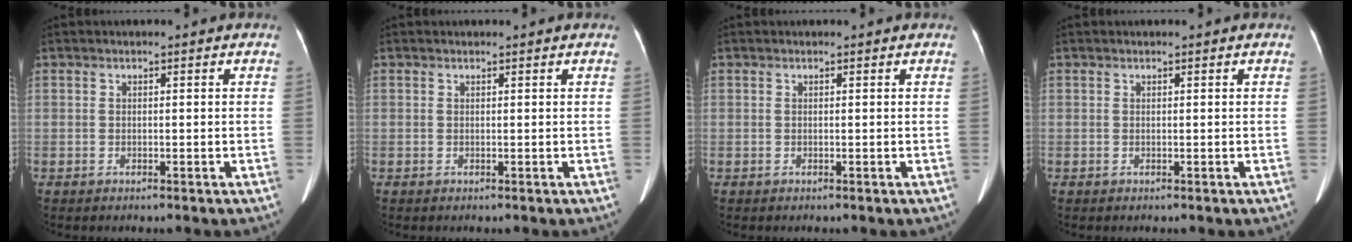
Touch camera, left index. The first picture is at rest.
{"total": 0.8, "force": [0.8, 0.2, 0.1], "torque": [-0.008, 0.013, 0.012]}
{"total": 1.1, "force": [1.1, 0.1, 0.3], "torque": [-0.008, 0.014, 0.014]}
{"total": 0.7, "force": [0.7, 0.0, 0.2], "torque": [-0.005, 0.008, 0.011]}